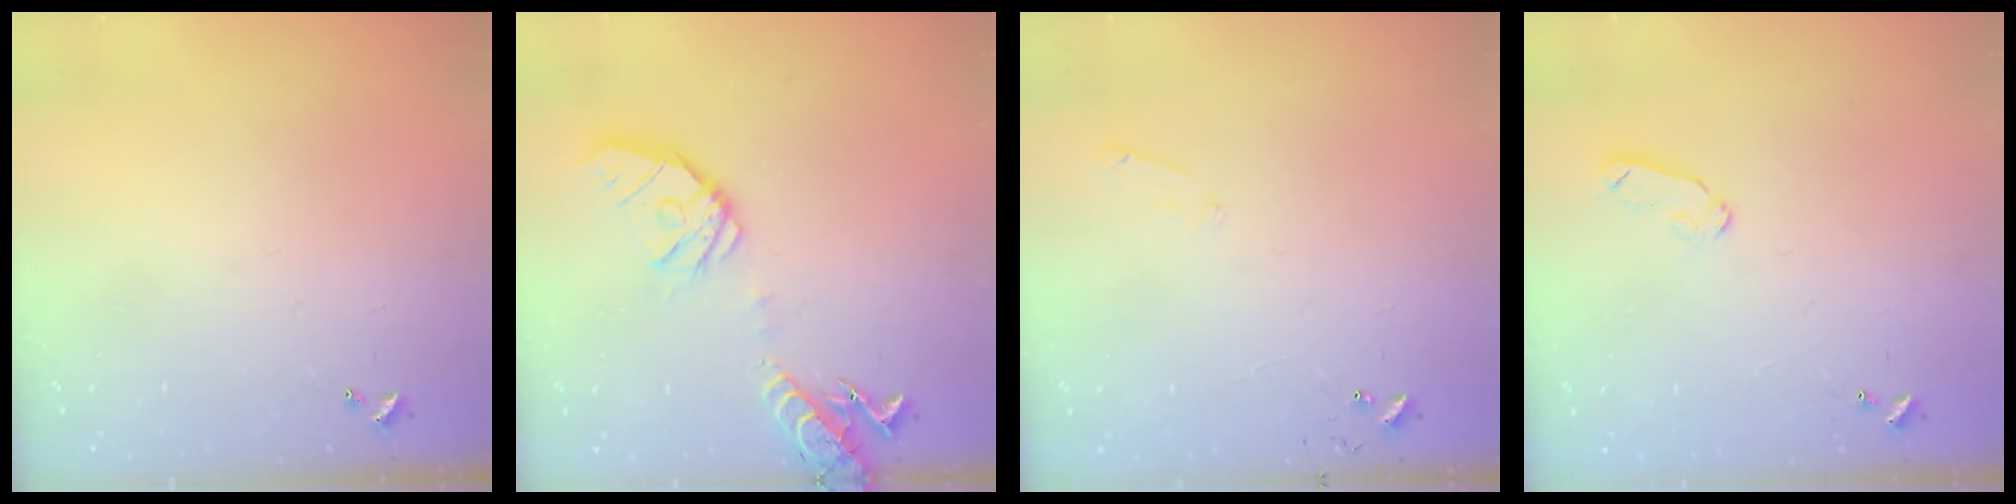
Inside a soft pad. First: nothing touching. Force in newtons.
{"total": 17.5, "press": 17.2, "slide": 3.1}
{"total": 4.2, "press": 4.2, "slide": 0.3}
{"total": 6.4, "press": 6.3, "slide": 1.0}